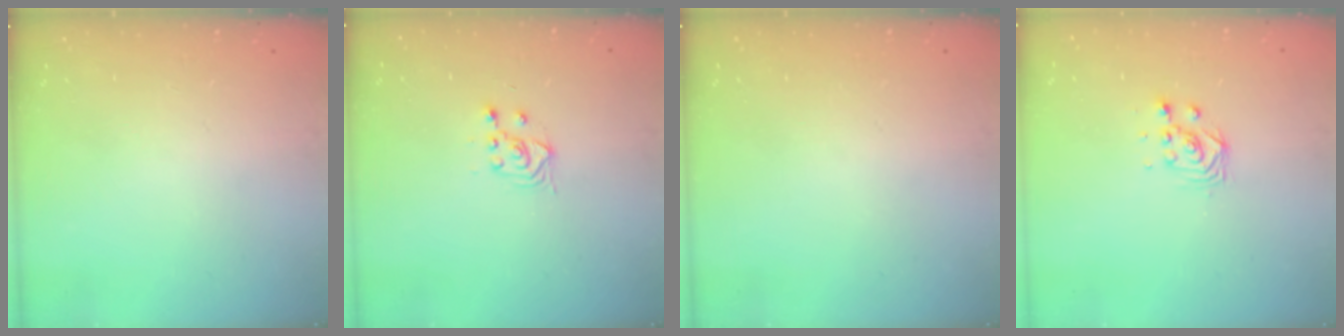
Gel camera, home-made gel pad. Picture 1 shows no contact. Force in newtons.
{"total": 3.0, "press": 2.6, "slide": 1.3}
{"total": 0.0}
{"total": 3.0, "press": 3.0, "slide": 0.0}